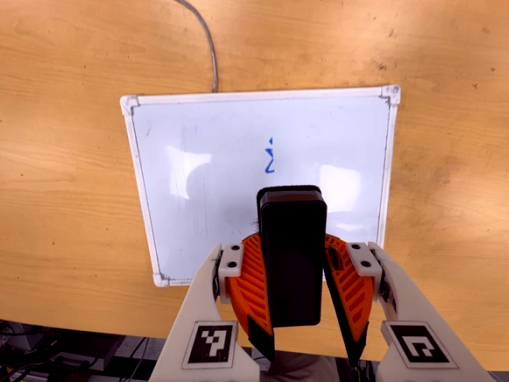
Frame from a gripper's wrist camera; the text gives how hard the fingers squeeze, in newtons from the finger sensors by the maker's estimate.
{"total": 9.7, "left": 9.4, "right": 9.9}